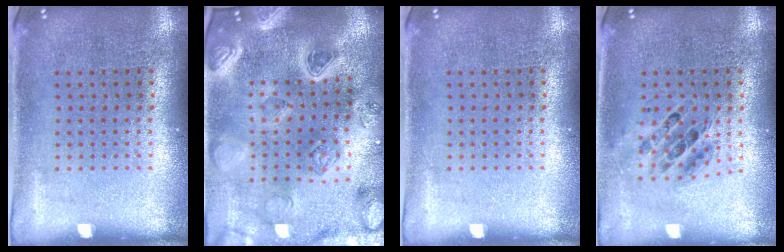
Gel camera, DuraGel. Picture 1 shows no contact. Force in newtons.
{"total": 4.0, "press": 3.7, "slide": 1.6}
{"total": 0.0}
{"total": 0.7, "press": 0.6, "slide": 0.2}